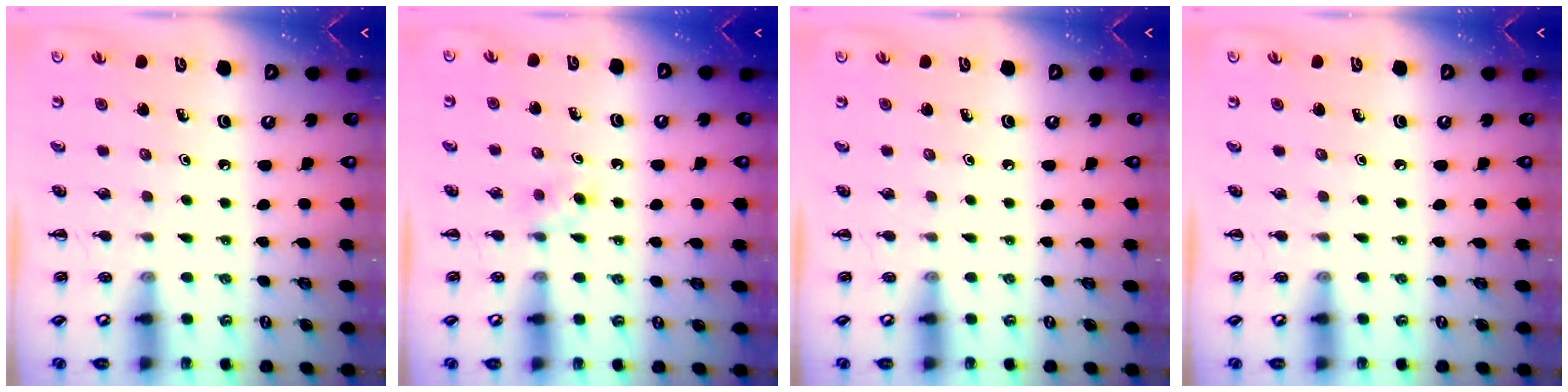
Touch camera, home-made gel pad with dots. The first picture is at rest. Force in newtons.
{"total": 2.7, "press": 2.5, "slide": 1.0}
{"total": 0.0}
{"total": 0.0}